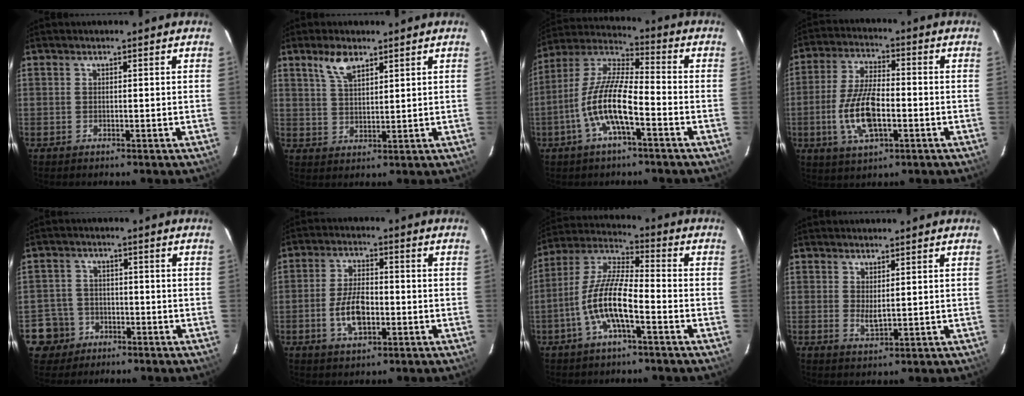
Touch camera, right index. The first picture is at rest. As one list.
[{"total": 5.2, "force": [3.4, 2.1, 3.2], "torque": [-0.059, 0.006, 0.069]}, {"total": 12.3, "force": [-4.9, 3.1, 10.9], "torque": [-0.226, 0.001, -0.098]}, {"total": 11.8, "force": [-3.2, 4.7, 10.4], "torque": [-0.216, -0.002, -0.058]}, {"total": 6.3, "force": [-3.0, 5.5, 0.5], "torque": [-0.025, 0.023, -0.051]}, {"total": 7.6, "force": [-2.3, 3.7, 6.3], "torque": [-0.128, 0.002, -0.040]}, {"total": 11.3, "force": [-4.5, 2.7, 10.0], "torque": [-0.211, 0.003, -0.090]}, {"total": 2.8, "force": [0.6, 1.1, 2.5], "torque": [-0.043, -0.007, 0.013]}]